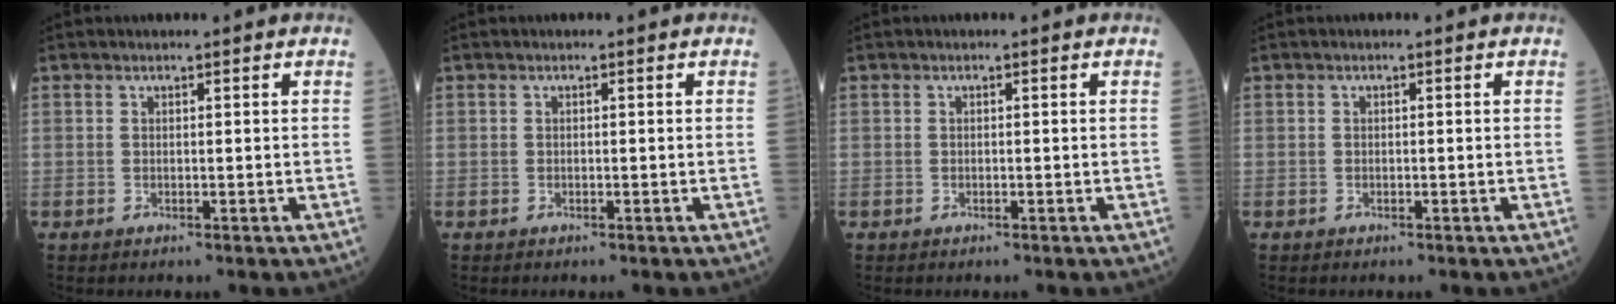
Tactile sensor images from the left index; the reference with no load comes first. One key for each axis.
{"total": 0.0}
{"total": 0.0}
{"total": 0.0}